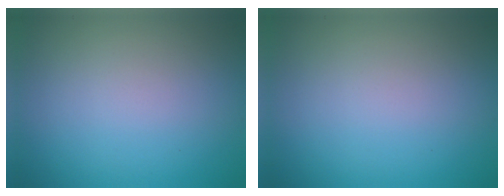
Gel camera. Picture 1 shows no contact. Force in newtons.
{"total": 0.0}